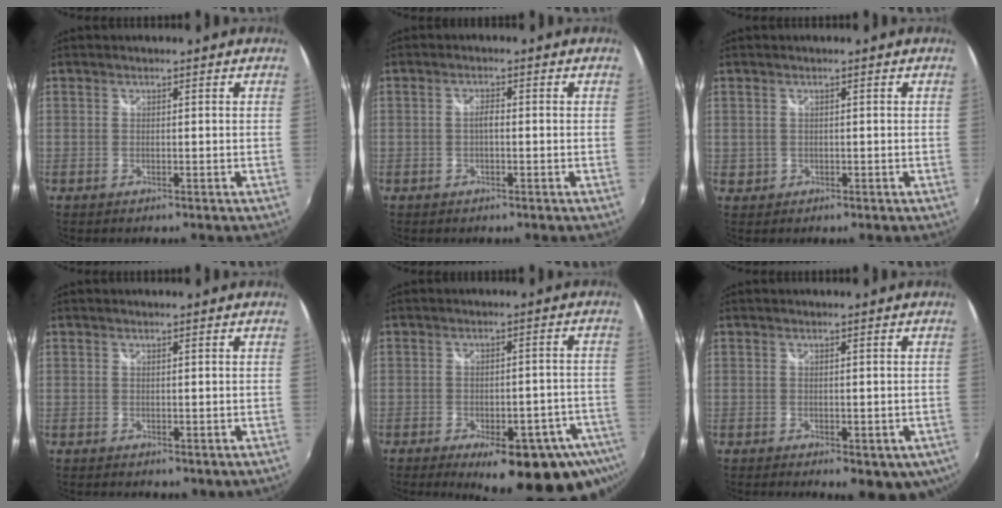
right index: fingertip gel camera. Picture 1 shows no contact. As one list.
[{"total": 1.5, "force": [-0.3, 0.6, 1.4], "torque": [-0.026, 0.005, -0.008]}, {"total": 1.3, "force": [0.2, 1.2, 0.3], "torque": [-0.004, 0.000, 0.003]}, {"total": 0.9, "force": [0.0, 0.6, 0.7], "torque": [-0.010, -0.003, 0.001]}, {"total": 21.0, "force": [-13.6, 7.5, 14.2], "torque": [-0.176, -0.024, -0.159]}, {"total": 8.7, "force": [-4.7, 3.7, 6.3], "torque": [-0.094, -0.034, -0.056]}]